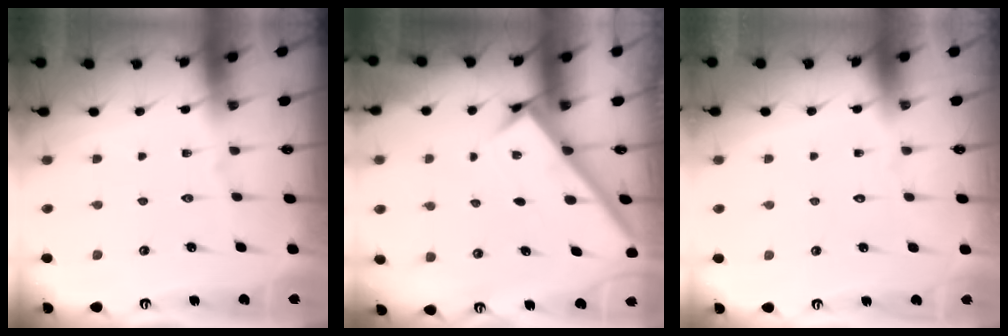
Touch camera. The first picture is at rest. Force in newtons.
{"total": 2.5, "press": 2.5, "slide": 0.3}
{"total": 1.8, "press": 1.7, "slide": 0.1}